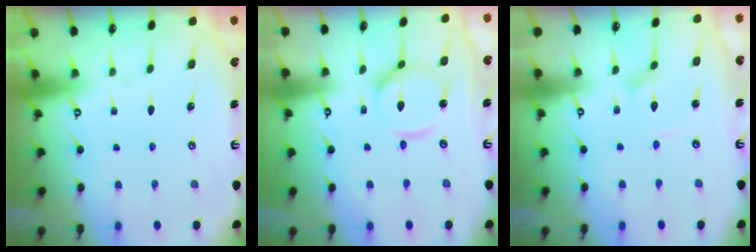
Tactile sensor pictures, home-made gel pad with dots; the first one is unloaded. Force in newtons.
{"total": 10.7, "press": 10.7, "slide": 0.9}
{"total": 2.0, "press": 2.0, "slide": 0.0}